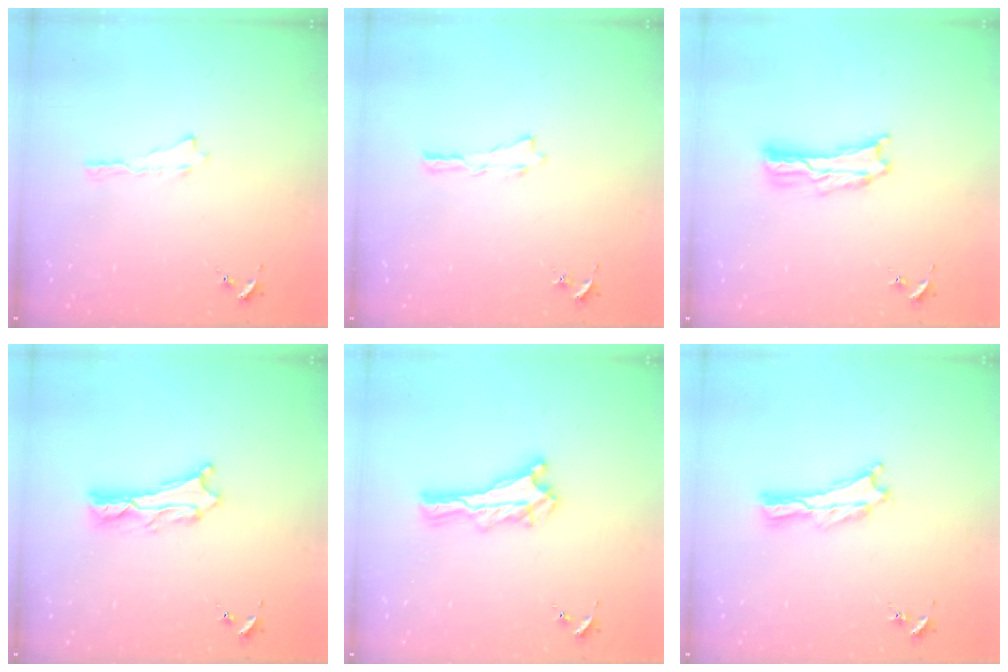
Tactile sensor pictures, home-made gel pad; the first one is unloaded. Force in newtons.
{"total": 0.0}
{"total": 1.6, "press": 1.6, "slide": 0.3}
{"total": 2.0, "press": 2.0, "slide": 0.2}
{"total": 0.6, "press": 0.5, "slide": 0.2}
{"total": 0.7, "press": 0.7, "slide": 0.2}